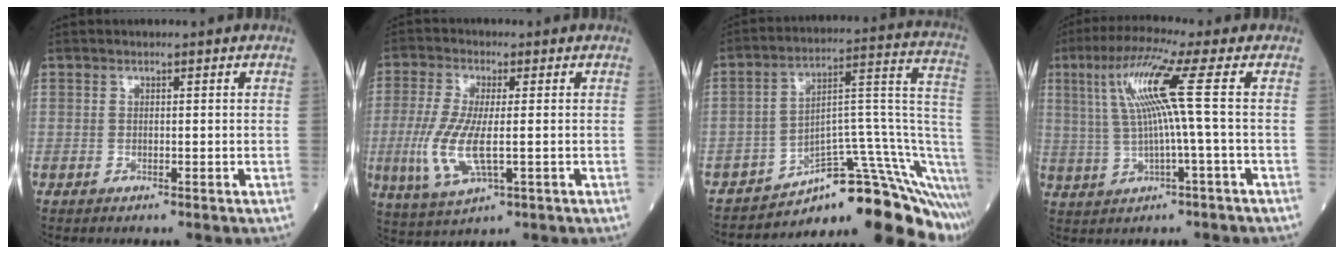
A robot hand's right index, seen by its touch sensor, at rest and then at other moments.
{"total": 9.2, "force": [-1.5, 2.5, 8.8], "torque": [-0.204, -0.019, -0.026]}
{"total": 17.2, "force": [-11.8, 3.4, 12.1], "torque": [-0.077, 0.090, -0.156]}
{"total": 9.2, "force": [1.8, -1.4, 8.9], "torque": [-0.175, 0.021, 0.040]}